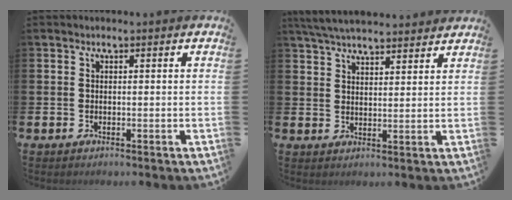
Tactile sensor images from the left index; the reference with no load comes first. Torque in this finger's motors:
{"motor_torque": [1.05, -1.09, 0.35, 0.17]}